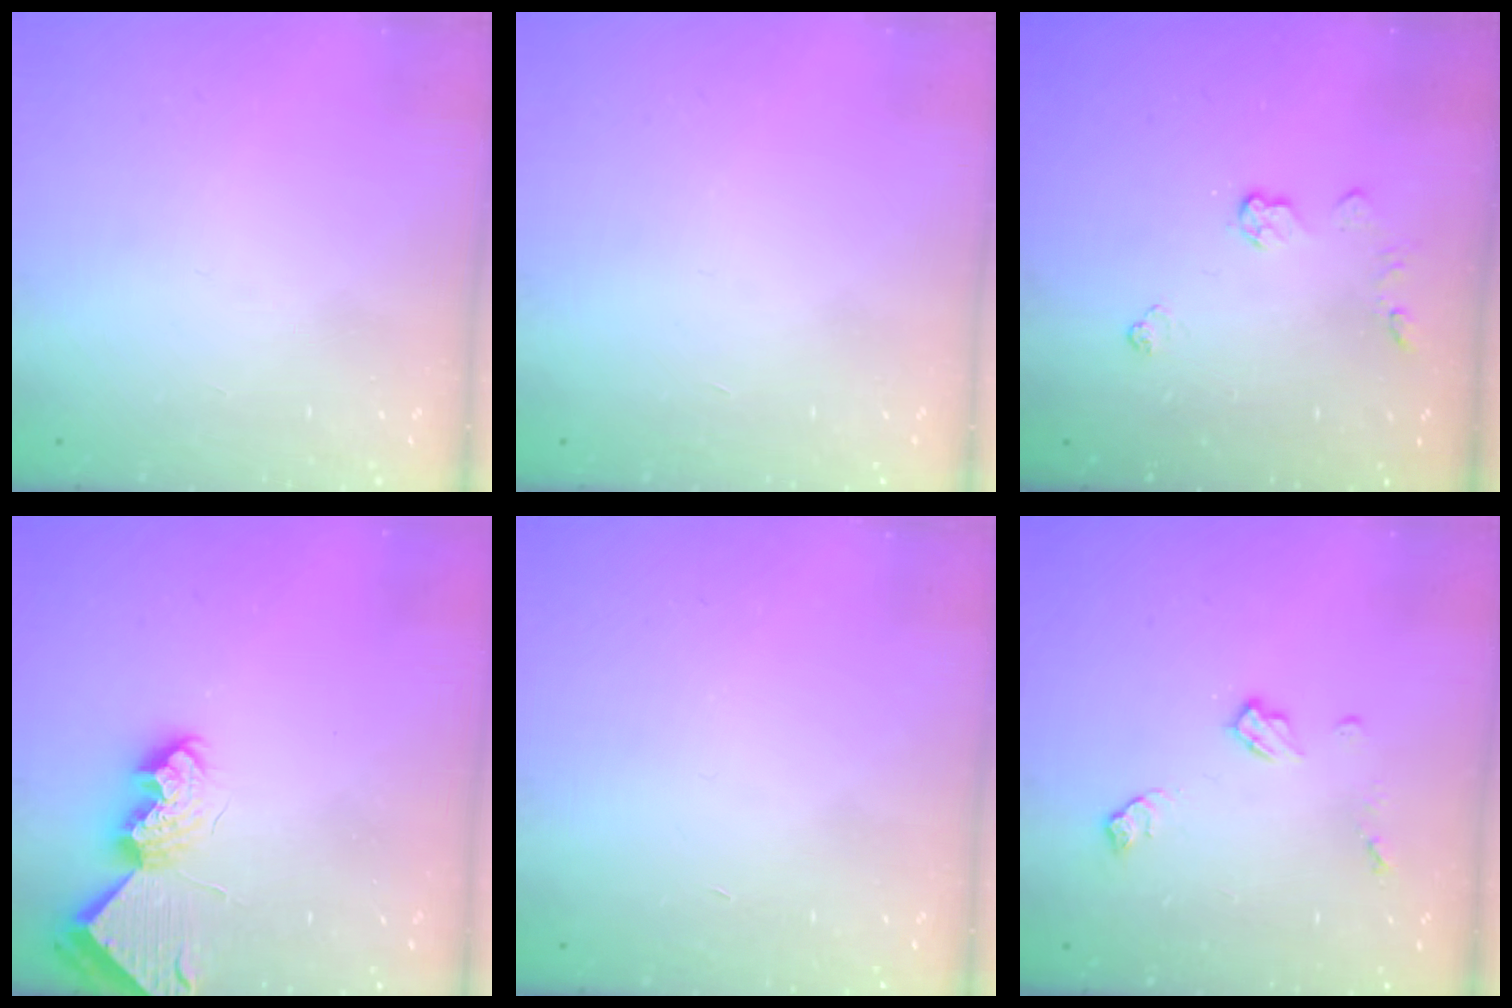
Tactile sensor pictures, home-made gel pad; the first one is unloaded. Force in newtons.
{"total": 0.0}
{"total": 4.3, "press": 4.3, "slide": 0.6}
{"total": 8.0, "press": 8.0, "slide": 0.3}
{"total": 0.9, "press": 0.9, "slide": 0.2}
{"total": 7.7, "press": 7.7, "slide": 0.3}